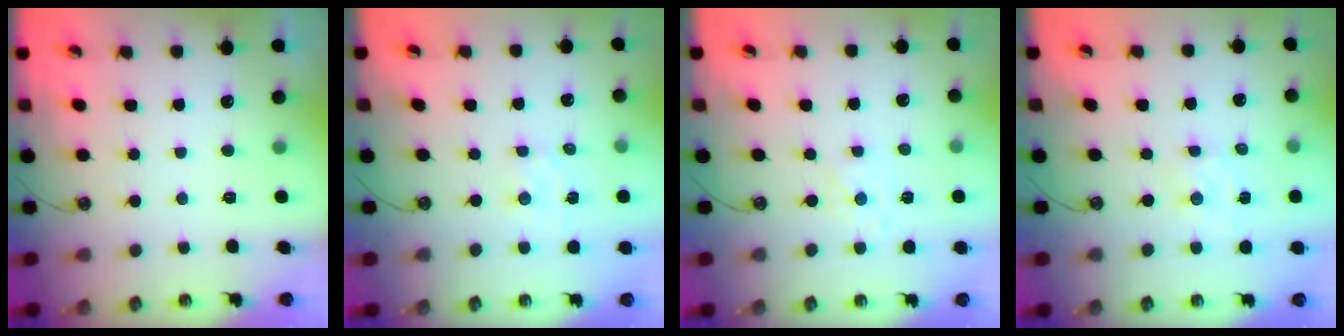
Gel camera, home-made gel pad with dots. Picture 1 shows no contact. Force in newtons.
{"total": 2.2, "press": 2.2, "slide": 0.3}
{"total": 2.2, "press": 2.1, "slide": 0.4}
{"total": 1.6, "press": 1.6, "slide": 0.2}